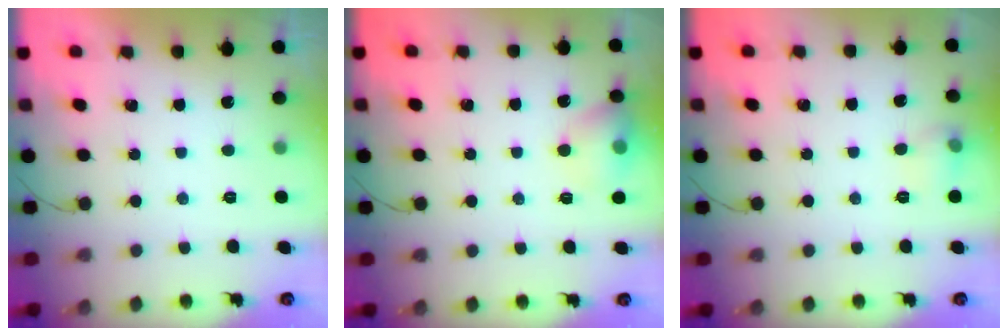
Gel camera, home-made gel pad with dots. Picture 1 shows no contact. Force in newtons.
{"total": 9.1, "press": 9.0, "slide": 1.4}
{"total": 6.6, "press": 6.4, "slide": 1.5}